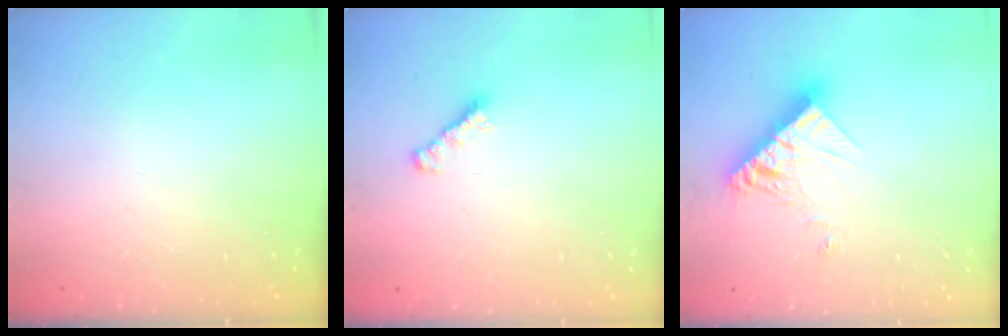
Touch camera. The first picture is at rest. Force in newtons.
{"total": 1.6, "press": 1.4, "slide": 0.6}
{"total": 11.4, "press": 11.3, "slide": 1.2}